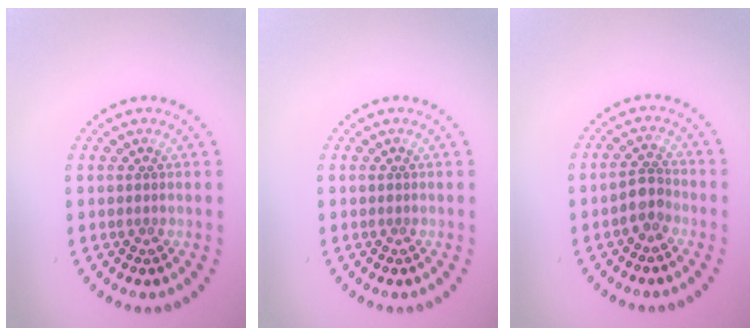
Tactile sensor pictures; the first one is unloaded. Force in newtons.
{"total": 0.0}
{"total": 2.3, "press": 1.9, "slide": 1.2}